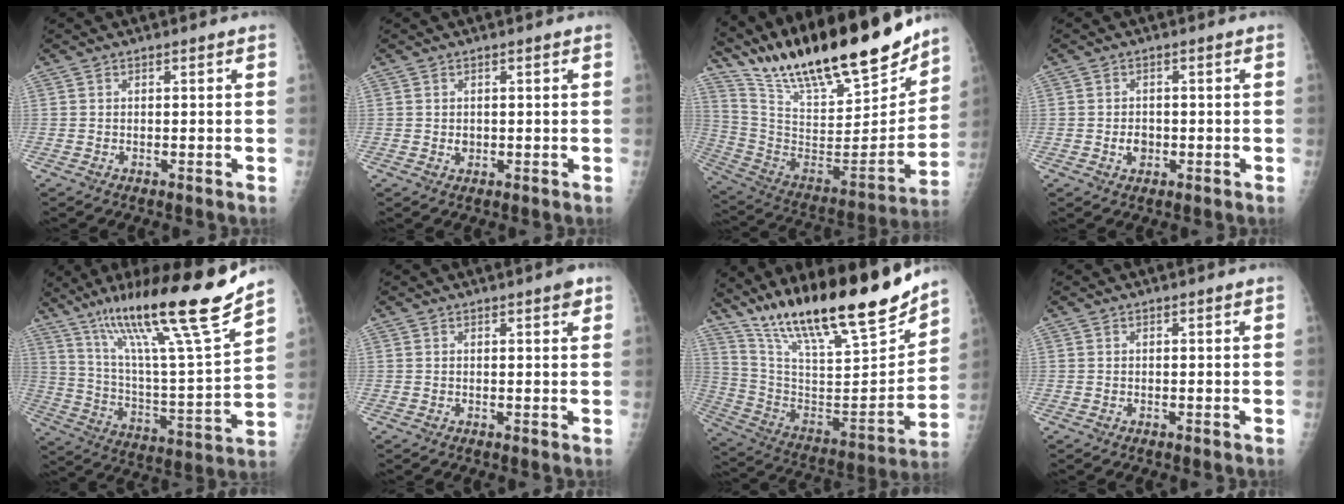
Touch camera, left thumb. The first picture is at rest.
{"total": 1.4, "force": [0.0, 1.2, 0.8], "torque": [-0.006, 0.001, 0.003]}
{"total": 28.3, "force": [23.2, 6.5, 14.9], "torque": [-0.221, -0.103, 0.386]}
{"total": 2.8, "force": [-0.7, 2.2, 1.5], "torque": [-0.014, 0.004, -0.010]}
{"total": 25.0, "force": [17.0, 1.9, 18.3], "torque": [-0.283, -0.064, 0.292]}
{"total": 1.7, "force": [1.0, 0.4, 1.3], "torque": [-0.016, -0.003, 0.011]}
{"total": 28.2, "force": [21.0, 6.4, 17.7], "torque": [-0.268, -0.080, 0.358]}
{"total": 0.0}